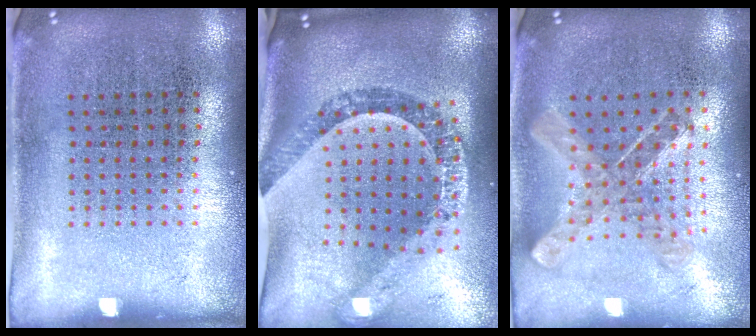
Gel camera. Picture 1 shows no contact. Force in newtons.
{"total": 2.1, "press": 1.8, "slide": 1.2}
{"total": 0.9, "press": 0.9, "slide": 0.1}